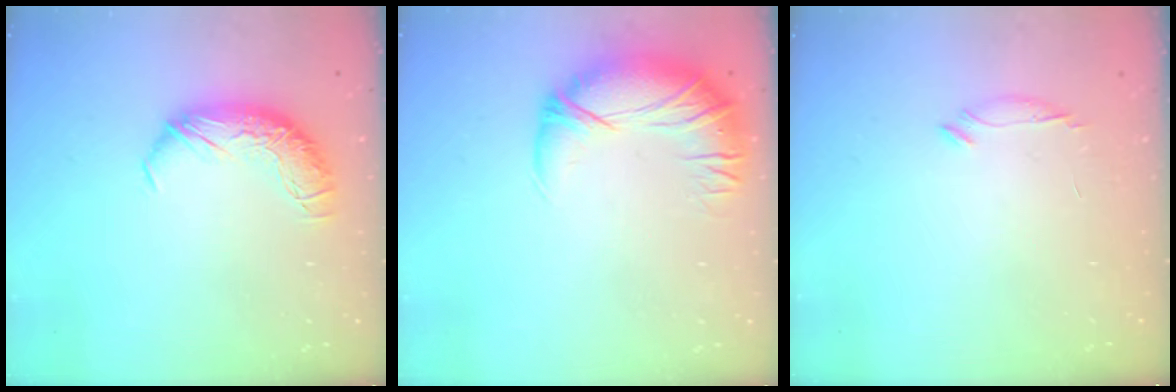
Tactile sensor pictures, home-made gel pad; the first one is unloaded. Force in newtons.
{"total": 3.0, "press": 0.1, "slide": 3.0}
{"total": 6.5, "press": 6.4, "slide": 1.1}